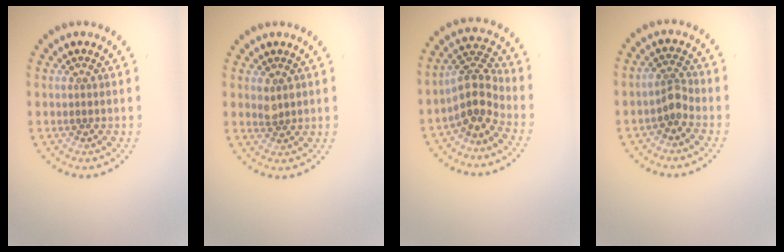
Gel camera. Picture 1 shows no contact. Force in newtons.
{"total": 1.1, "press": 1.0, "slide": 0.3}
{"total": 3.6, "press": 2.9, "slide": 2.0}
{"total": 1.9, "press": 1.4, "slide": 1.3}